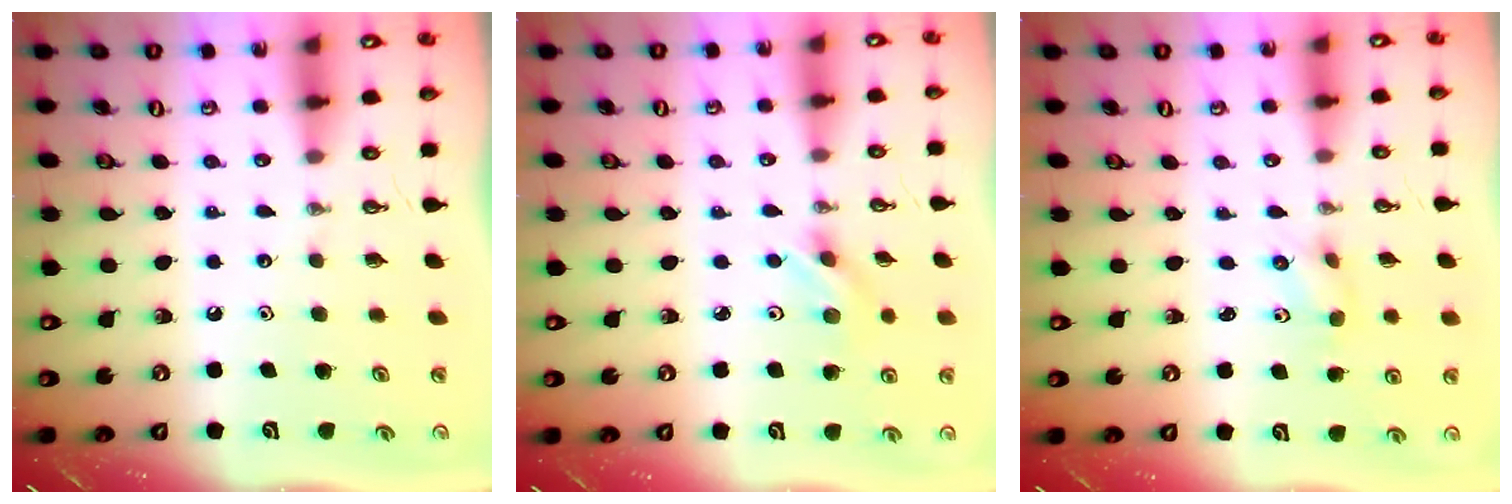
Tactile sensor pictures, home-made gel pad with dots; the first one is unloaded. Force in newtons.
{"total": 2.0, "press": 1.9, "slide": 0.4}
{"total": 2.3, "press": 2.0, "slide": 1.1}